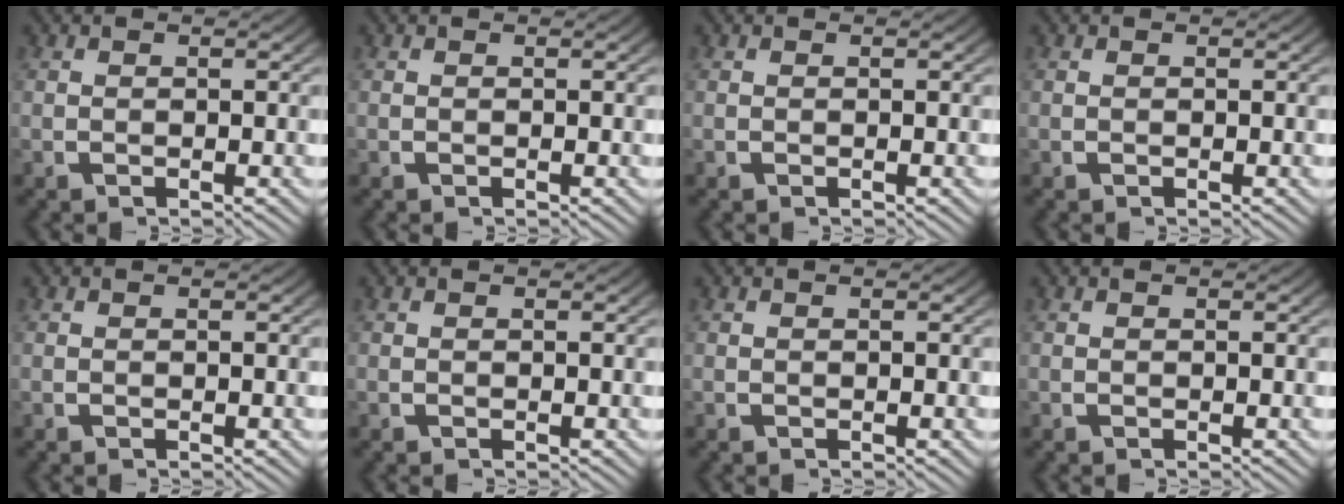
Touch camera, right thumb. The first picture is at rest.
{"total": 0.0}
{"total": 0.0}
{"total": 0.0}
{"total": 0.0}
{"total": 0.0}
{"total": 0.0}
{"total": 0.0}